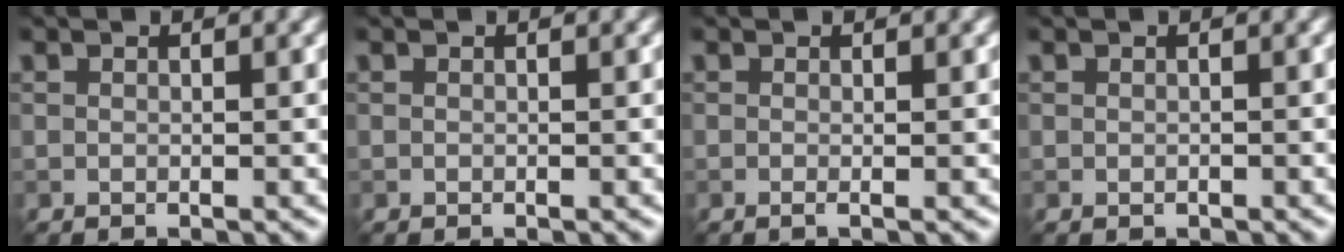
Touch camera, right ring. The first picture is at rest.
{"total": 0.0}
{"total": 0.5, "force": [-0.1, 0.0, 0.5], "torque": [-0.011, -0.008, -0.002]}
{"total": 0.0}